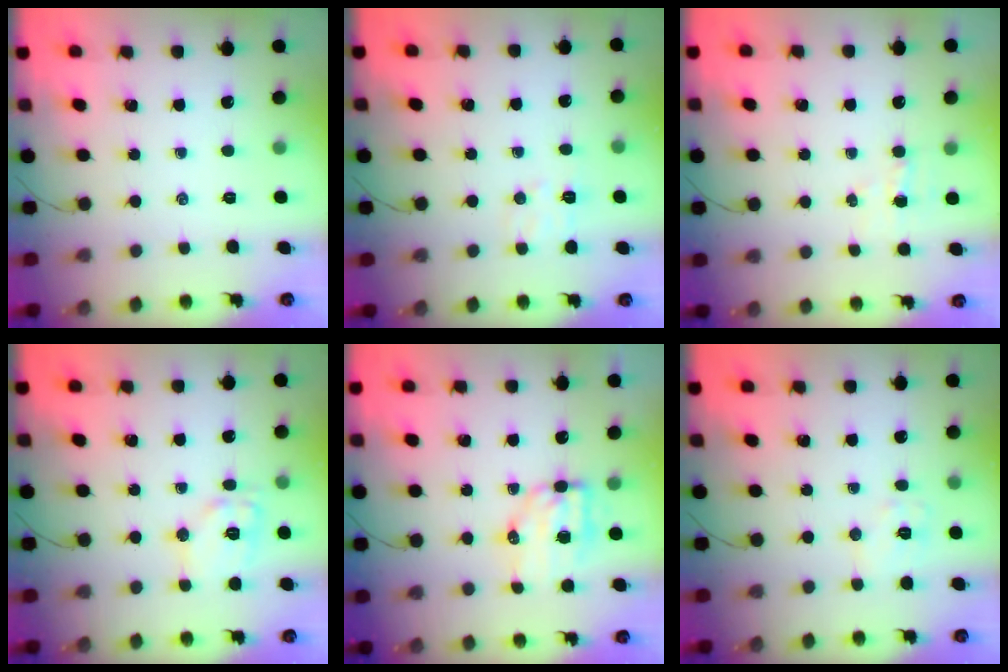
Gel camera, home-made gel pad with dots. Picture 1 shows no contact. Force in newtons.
{"total": 7.0, "press": 6.9, "slide": 1.4}
{"total": 3.4, "press": 3.2, "slide": 1.0}
{"total": 10.2, "press": 10.2, "slide": 0.7}
{"total": 7.5, "press": 7.3, "slide": 1.4}
{"total": 6.3, "press": 6.2, "slide": 0.8}